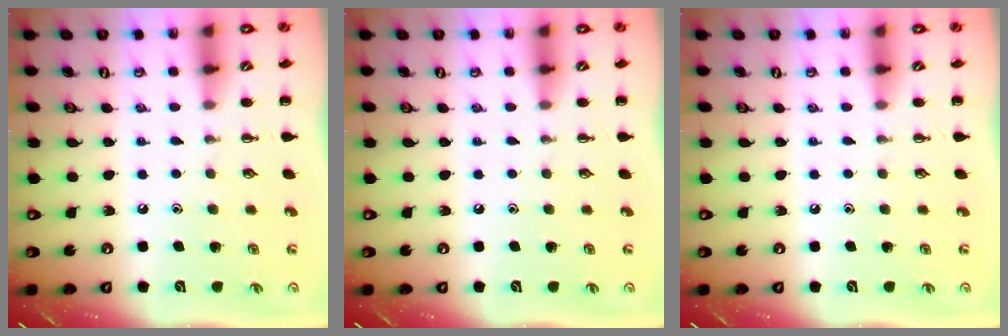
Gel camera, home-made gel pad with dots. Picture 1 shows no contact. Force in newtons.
{"total": 0.0}
{"total": 0.0}